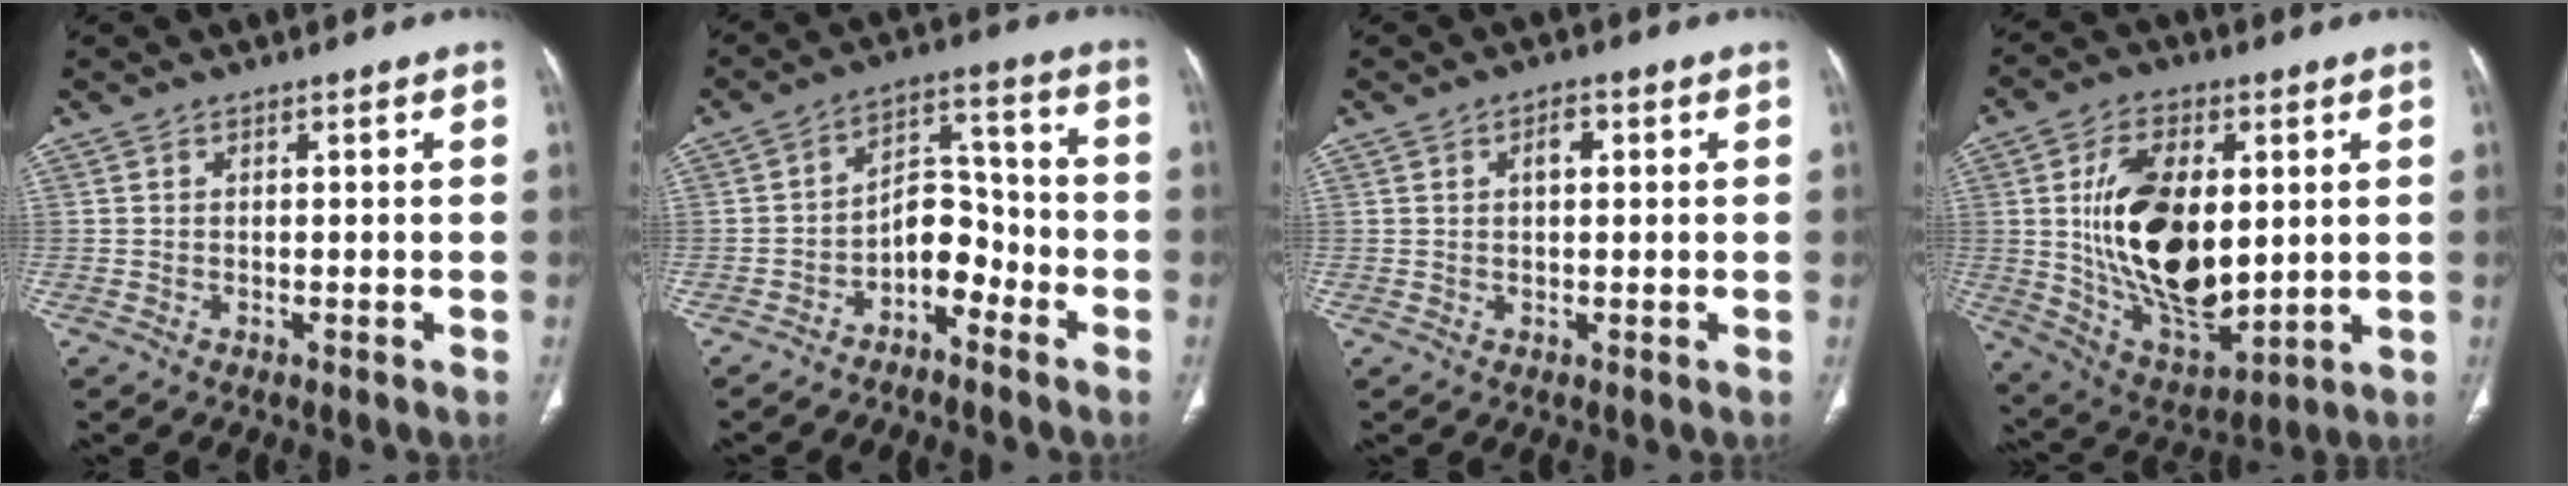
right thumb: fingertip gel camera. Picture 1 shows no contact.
{"total": 8.3, "force": [-4.5, 5.2, 4.6], "torque": [-0.044, 0.063, -0.082]}
{"total": 2.7, "force": [0.7, 1.4, 2.2], "torque": [-0.033, 0.004, 0.010]}
{"total": 21.6, "force": [2.3, 12.0, 17.8], "torque": [-0.294, -0.021, 0.057]}